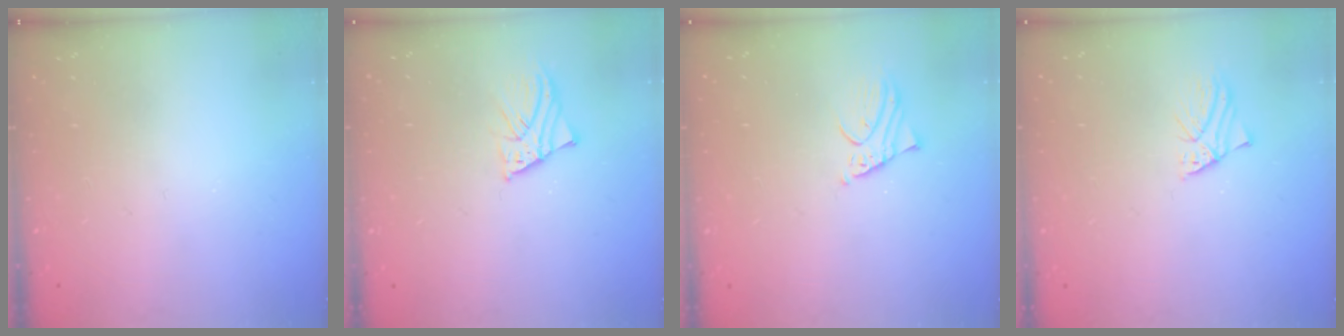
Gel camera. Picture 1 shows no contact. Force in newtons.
{"total": 2.5, "press": 2.5, "slide": 0.3}
{"total": 1.9, "press": 1.9, "slide": 0.3}
{"total": 1.6, "press": 1.6, "slide": 0.1}